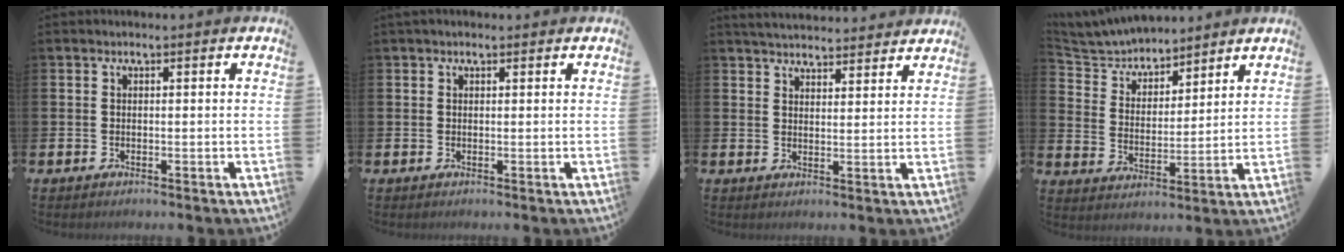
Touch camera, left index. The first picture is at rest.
{"total": 0.8, "force": [0.6, 0.3, 0.3], "torque": [0.003, 0.001, 0.008]}
{"total": 4.4, "force": [4.3, 0.5, 0.3], "torque": [-0.013, -0.024, 0.078]}
{"total": 5.8, "force": [5.6, 1.3, 0.4], "torque": [-0.043, -0.036, 0.098]}